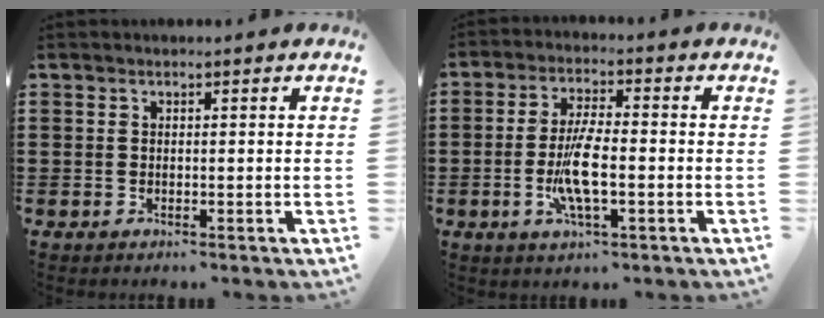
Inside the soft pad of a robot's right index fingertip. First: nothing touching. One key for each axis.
{"total": 7.4, "fx": -1.8, "fy": 1.8, "fz": 6.9, "tx": -0.150, "ty": -0.013, "tz": -0.039}